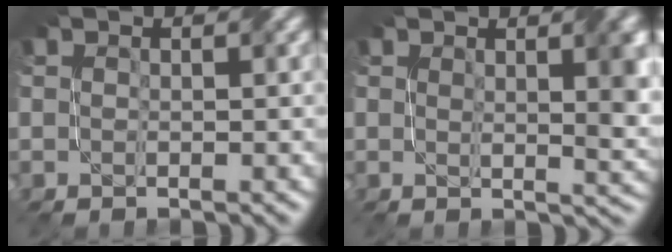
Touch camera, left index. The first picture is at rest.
{"total": 4.6, "force": [1.5, 1.3, 4.2], "torque": [-0.047, 0.000, 0.026]}